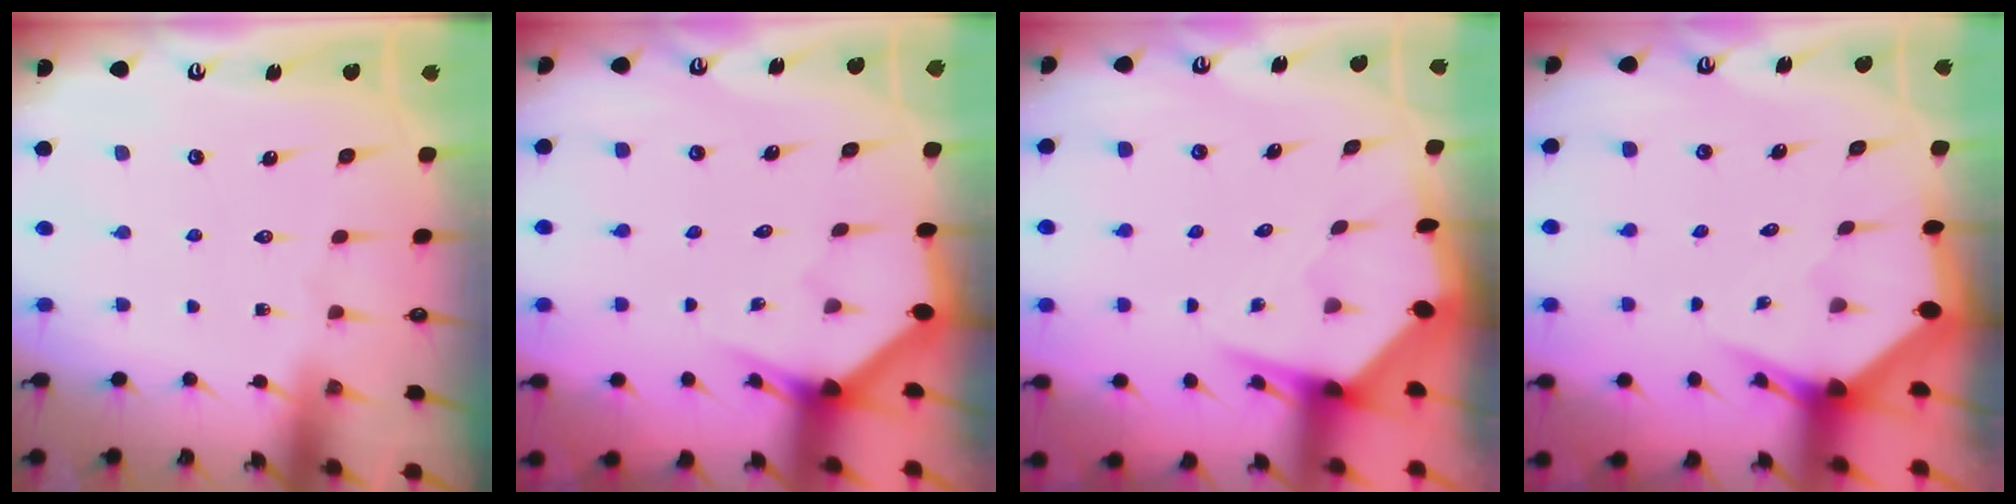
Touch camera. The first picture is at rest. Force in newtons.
{"total": 3.0, "press": 3.0, "slide": 0.1}
{"total": 5.3, "press": 5.2, "slide": 0.5}
{"total": 3.7, "press": 3.7, "slide": 0.3}